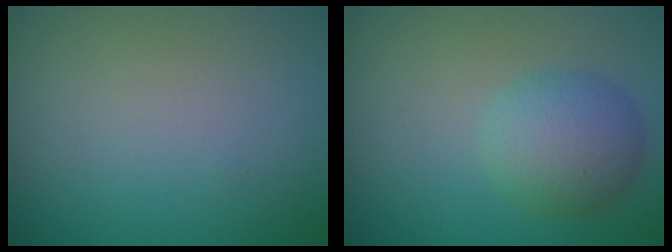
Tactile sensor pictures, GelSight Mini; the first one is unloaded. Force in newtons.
{"total": 4.4, "press": 4.4, "slide": 0.0}